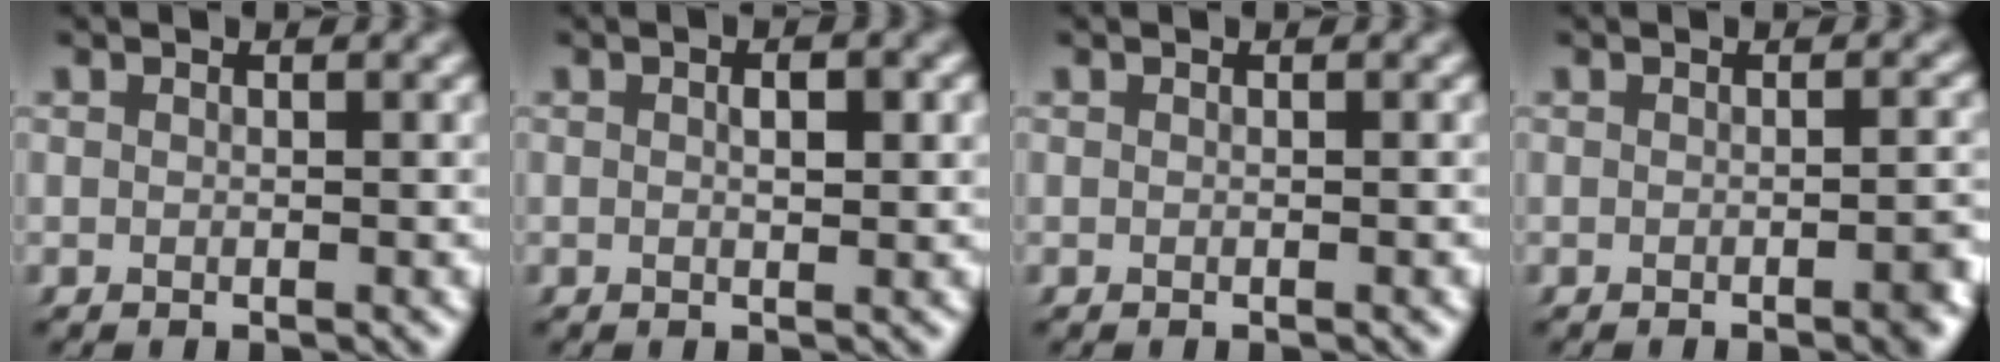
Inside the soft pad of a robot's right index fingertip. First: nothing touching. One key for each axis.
{"total": 1.6, "fx": 0.1, "fy": 0.7, "fz": 1.5, "tx": -0.020, "ty": -0.002, "tz": 0.000}
{"total": 0.0}
{"total": 2.2, "fx": -0.8, "fy": 0.6, "fz": 1.9, "tx": -0.018, "ty": 0.009, "tz": -0.021}